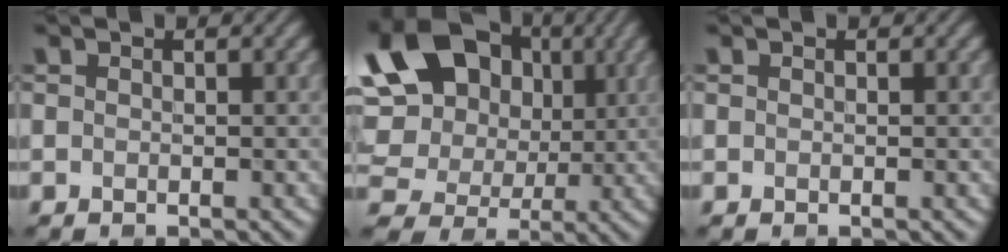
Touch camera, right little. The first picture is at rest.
{"total": 17.5, "force": [4.6, 14.4, 8.7], "torque": [-0.191, 0.037, 0.060]}
{"total": 0.0}